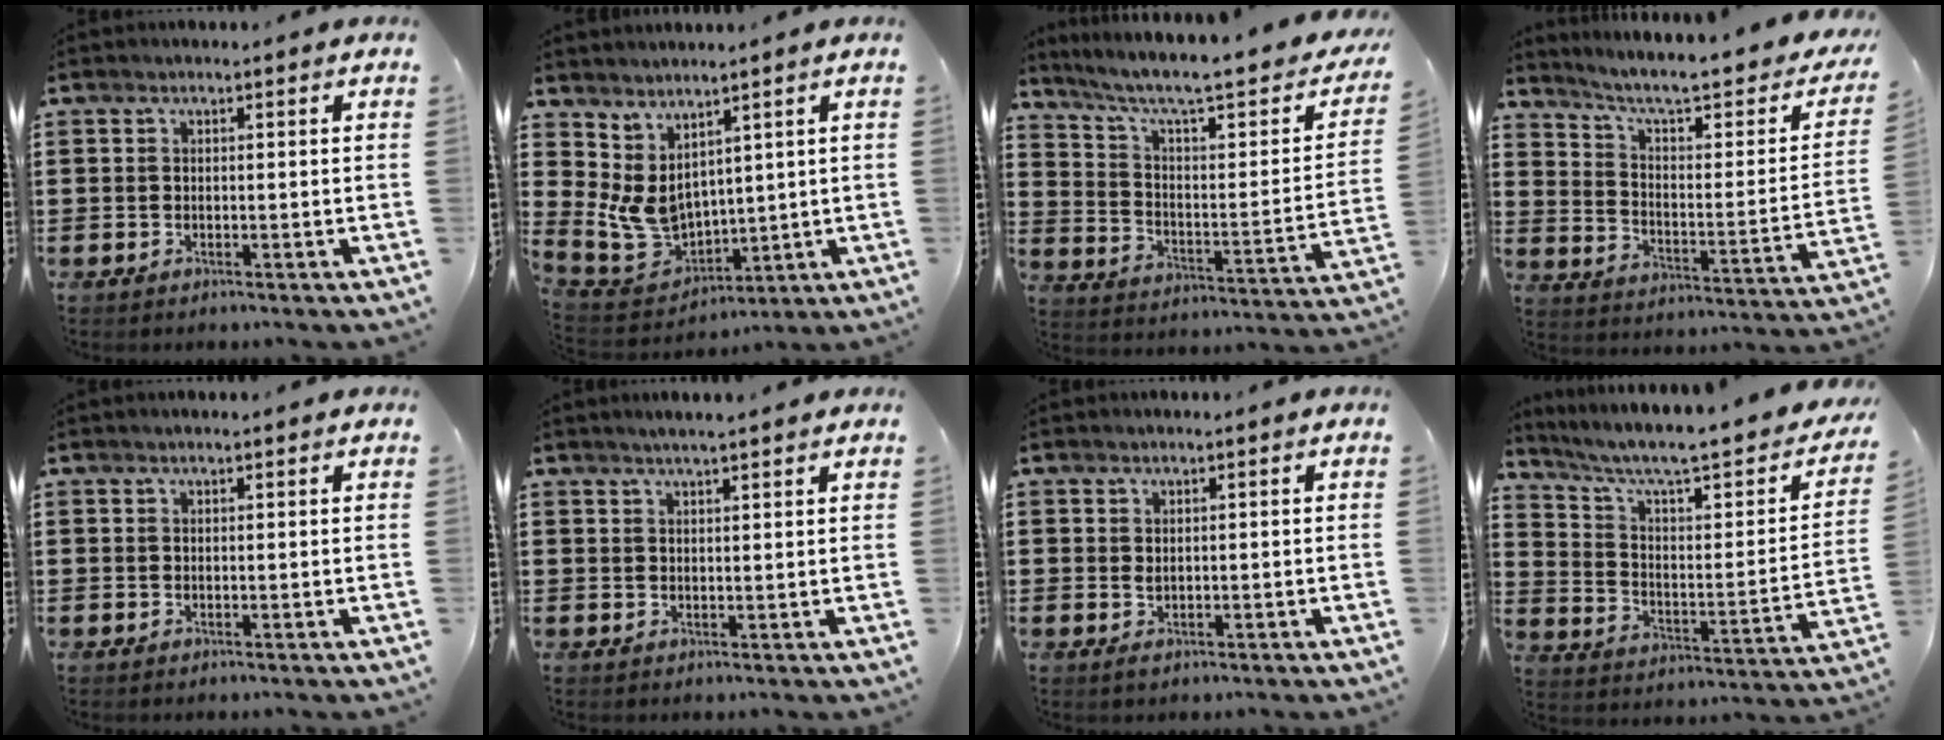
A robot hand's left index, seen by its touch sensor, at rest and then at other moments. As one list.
[{"total": 6.9, "force": [2.4, 5.5, 3.4], "torque": [-0.108, -0.011, 0.051]}, {"total": 7.4, "force": [4.9, 1.2, 5.4], "torque": [-0.115, -0.037, 0.073]}, {"total": 6.6, "force": [5.0, 1.2, 4.1], "torque": [-0.095, -0.042, 0.077]}, {"total": 0.5, "force": [0.4, 0.1, 0.3], "torque": [-0.007, 0.001, 0.008]}, {"total": 2.0, "force": [1.9, -0.2, 0.7], "torque": [-0.018, 0.002, 0.036]}, {"total": 0.9, "force": [0.1, 0.7, 0.6], "torque": [-0.013, 0.003, 0.001]}, {"total": 7.1, "force": [5.0, 1.1, 4.9], "torque": [-0.108, -0.044, 0.076]}]